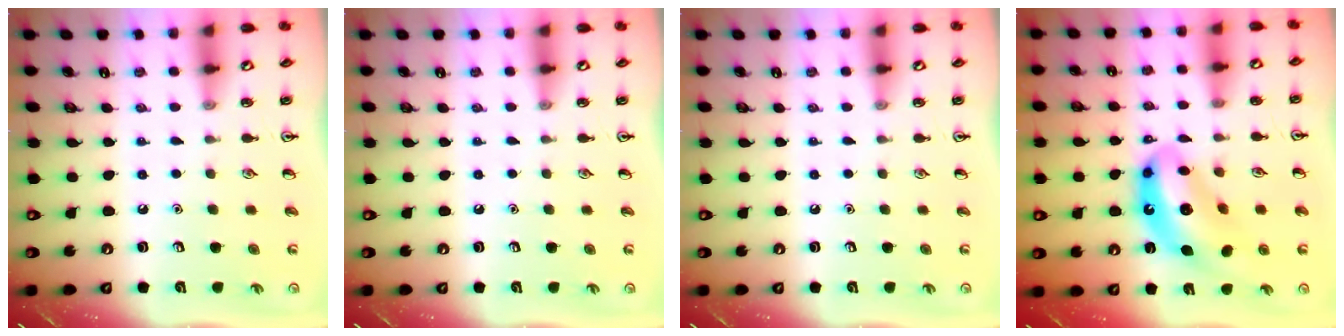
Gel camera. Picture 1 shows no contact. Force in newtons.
{"total": 0.0}
{"total": 0.0}
{"total": 13.4, "press": 12.6, "slide": 4.6}